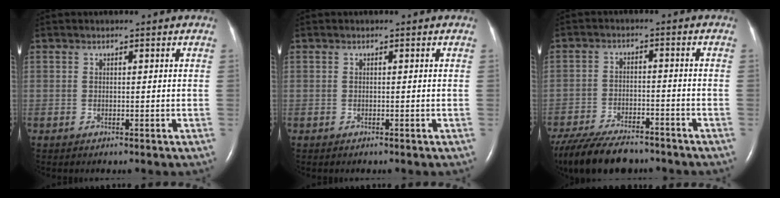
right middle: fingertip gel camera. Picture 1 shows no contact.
{"total": 0.0}
{"total": 14.2, "force": [-11.7, 4.4, 6.9], "torque": [-0.143, -0.021, -0.187]}